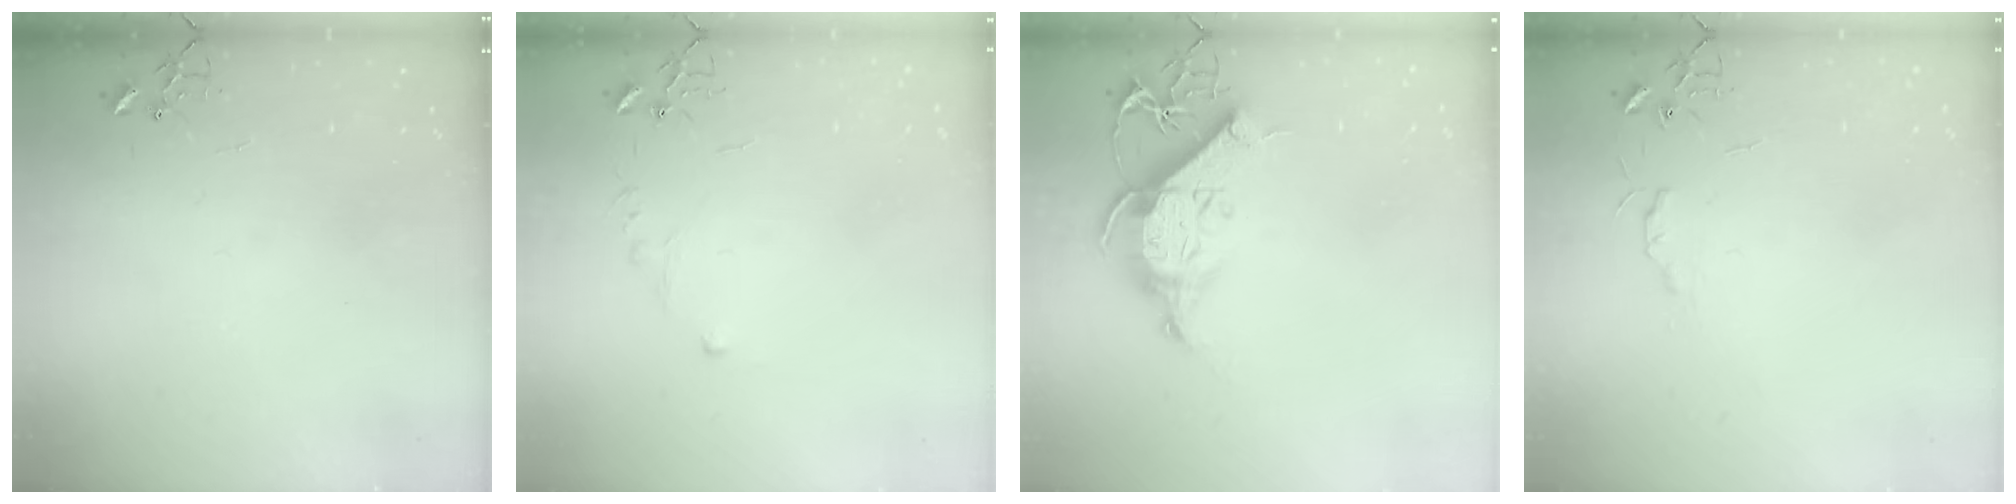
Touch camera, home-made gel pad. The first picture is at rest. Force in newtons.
{"total": 4.6, "press": 4.6, "slide": 0.6}
{"total": 13.1, "press": 13.1, "slide": 0.7}
{"total": 4.3, "press": 4.2, "slide": 0.6}